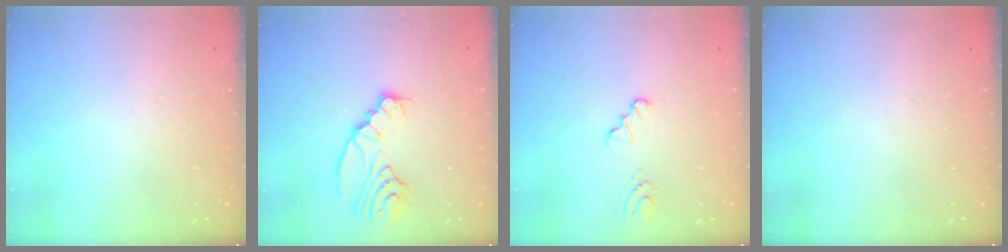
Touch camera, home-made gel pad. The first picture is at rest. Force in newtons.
{"total": 8.5, "press": 8.4, "slide": 0.6}
{"total": 0.7, "press": 0.7, "slide": 0.1}
{"total": 0.0}